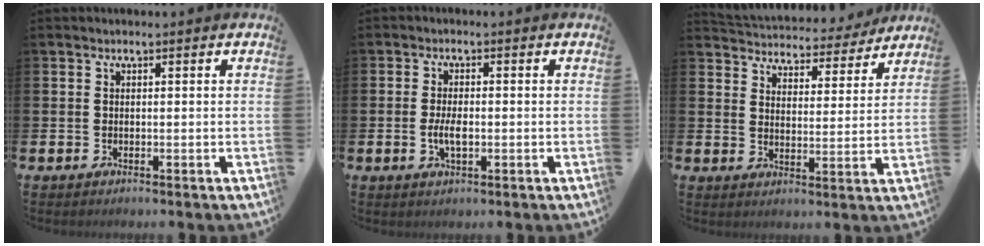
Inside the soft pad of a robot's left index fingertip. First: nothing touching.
{"total": 3.1, "force": [-0.5, 1.4, 2.8], "torque": [-0.039, -0.003, -0.012]}
{"total": 4.7, "force": [4.5, 1.3, 0.0], "torque": [-0.021, -0.038, 0.075]}